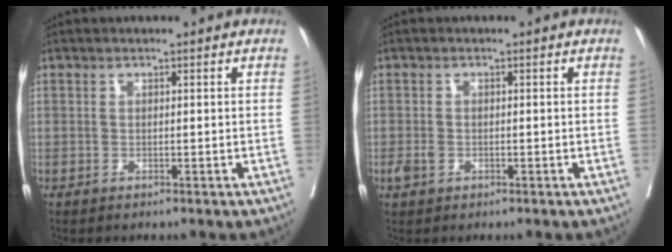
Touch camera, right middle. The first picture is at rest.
{"total": 1.6, "force": [-0.6, 1.2, 0.9], "torque": [-0.018, 0.002, -0.008]}